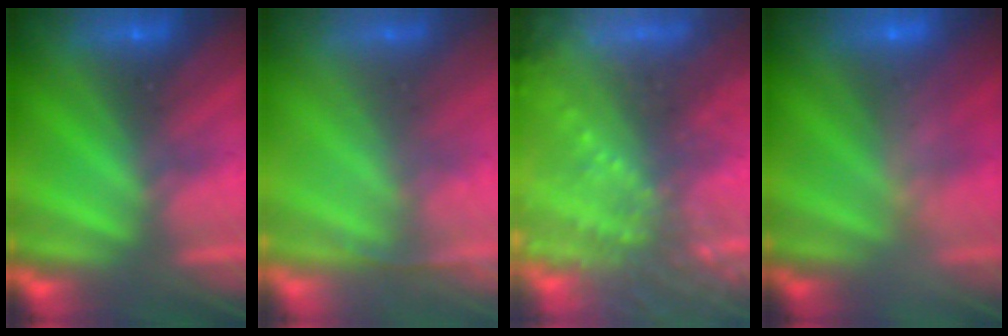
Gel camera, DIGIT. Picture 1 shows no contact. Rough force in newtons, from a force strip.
{"total": 1.2}
{"total": 6.7}
{"total": 2.6}